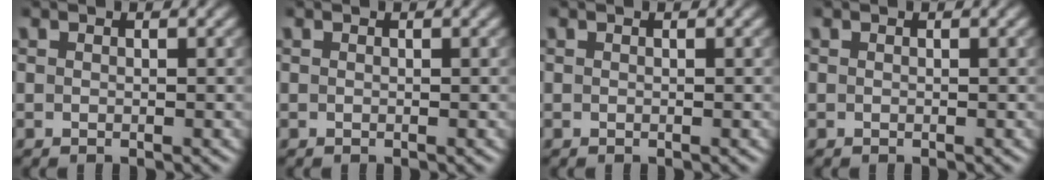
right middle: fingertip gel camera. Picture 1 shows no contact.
{"total": 0.0}
{"total": 0.0}
{"total": 0.0}